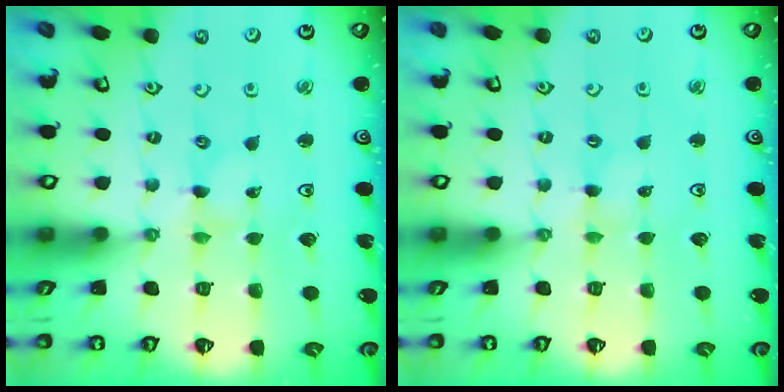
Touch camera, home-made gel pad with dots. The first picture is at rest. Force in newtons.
{"total": 1.0, "press": 0.9, "slide": 0.2}